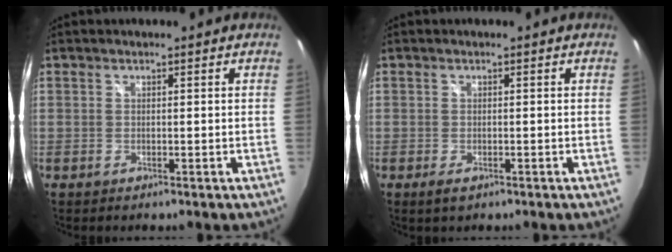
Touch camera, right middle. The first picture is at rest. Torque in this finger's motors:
{"motor_torque": [0.68, -0.64, 0.03, 0.03]}